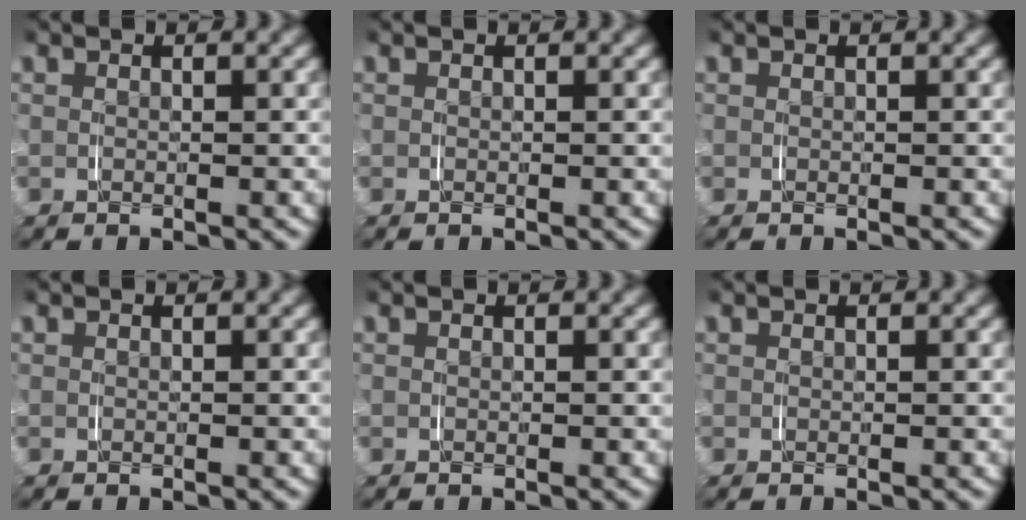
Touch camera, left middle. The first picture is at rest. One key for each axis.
{"total": 0.0}
{"total": 0.0}
{"total": 0.0}
{"total": 0.0}
{"total": 0.0}